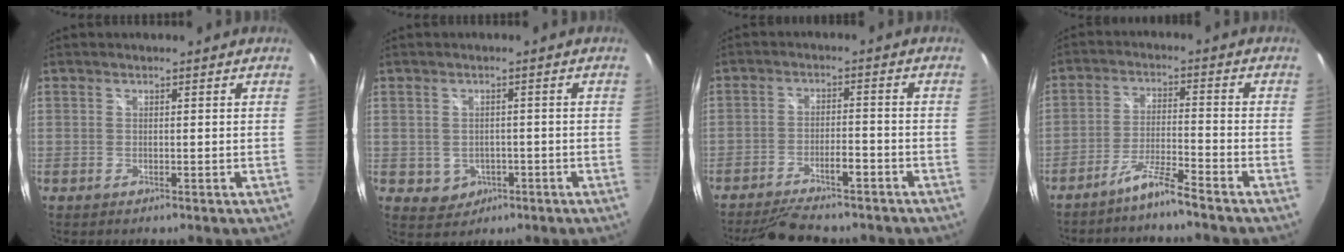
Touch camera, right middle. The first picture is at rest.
{"total": 4.0, "force": [-1.1, 3.6, 1.1], "torque": [-0.033, 0.003, -0.004]}
{"total": 10.8, "force": [-8.9, 2.9, 5.3], "torque": [-0.116, -0.007, -0.136]}
{"total": 5.1, "force": [-4.5, -0.9, 2.3], "torque": [-0.060, 0.009, -0.082]}